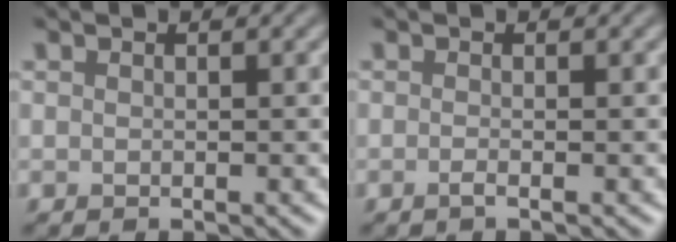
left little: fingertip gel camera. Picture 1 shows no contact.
{"total": 0.7, "force": [-0.6, -0.1, 0.3], "torque": [-0.006, -0.003, -0.013]}